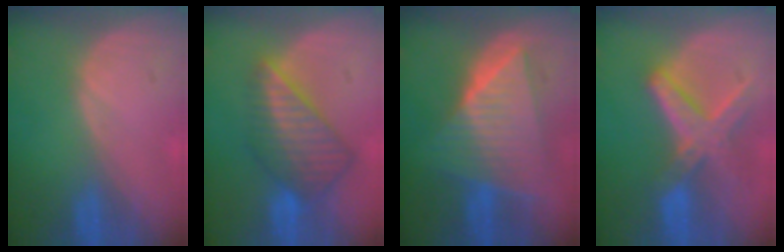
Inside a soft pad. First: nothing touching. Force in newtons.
{"total": 8.5, "press": 7.4, "slide": 4.1}
{"total": 9.9, "press": 9.9, "slide": 0.7}
{"total": 8.2, "press": 7.1, "slide": 4.1}